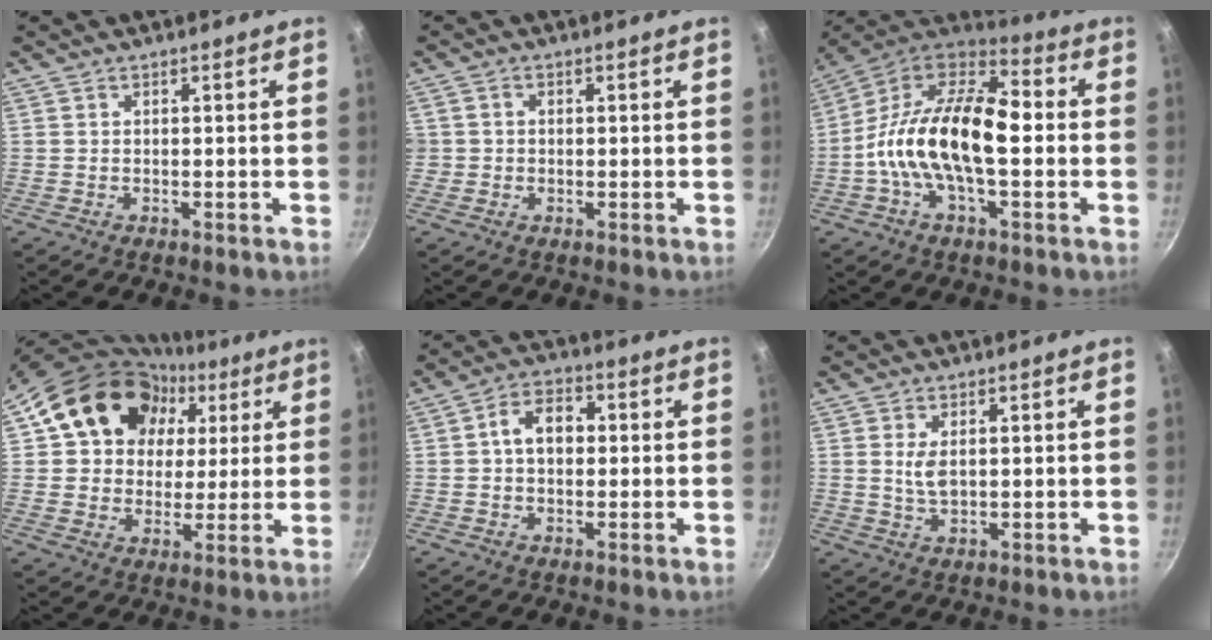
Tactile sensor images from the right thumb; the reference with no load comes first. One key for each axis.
{"total": 1.9, "fx": -0.1, "fy": 1.9, "fz": 0.5, "tx": 0.001, "ty": 0.007, "tz": -0.003}
{"total": 21.1, "fx": -1.4, "fy": 10.6, "fz": 18.1, "tx": -0.311, "ty": 0.042, "tz": -0.048}
{"total": 18.8, "fx": 7.0, "fy": 15.0, "fz": 8.8, "tx": -0.132, "ty": 0.019, "tz": 0.116}
{"total": 7.0, "fx": 0.7, "fy": 4.9, "fz": 4.9, "tx": -0.056, "ty": 0.018, "tz": 0.001}
{"total": 3.6, "fx": 0.8, "fy": 1.9, "fz": 3.0, "tx": -0.053, "ty": -0.009, "tz": 0.019}